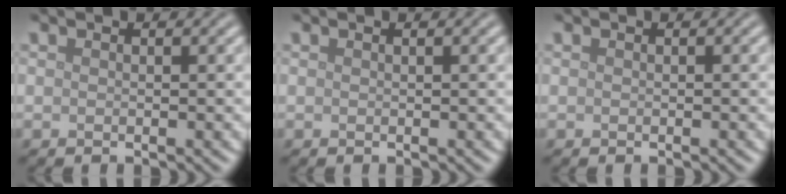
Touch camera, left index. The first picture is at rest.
{"total": 0.0}
{"total": 0.0}